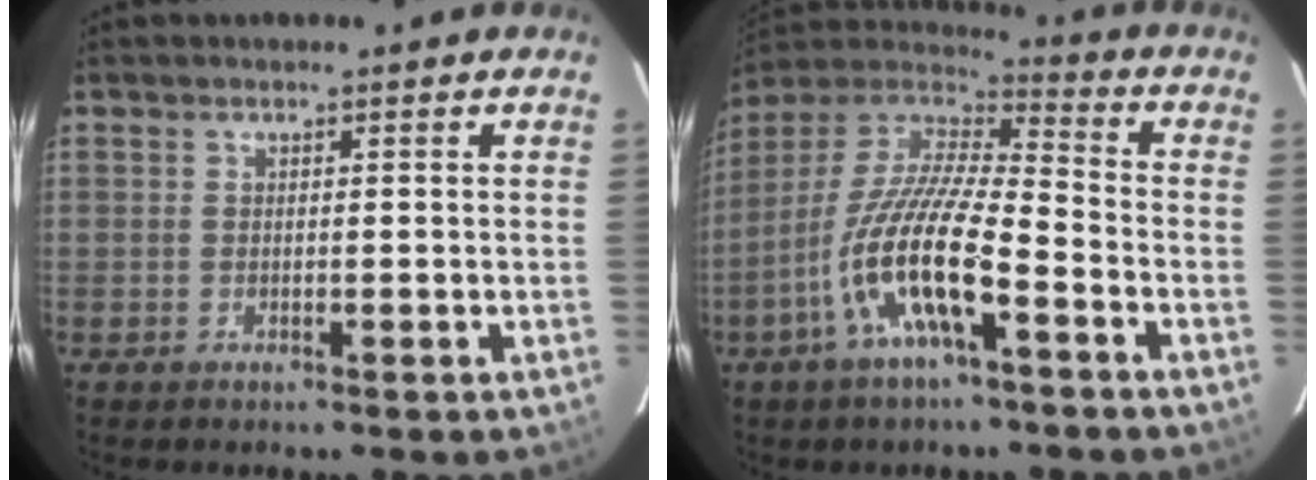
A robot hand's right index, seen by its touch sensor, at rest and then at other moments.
{"total": 17.0, "force": [-7.4, 3.9, 14.8], "torque": [-0.281, -0.021, -0.147]}